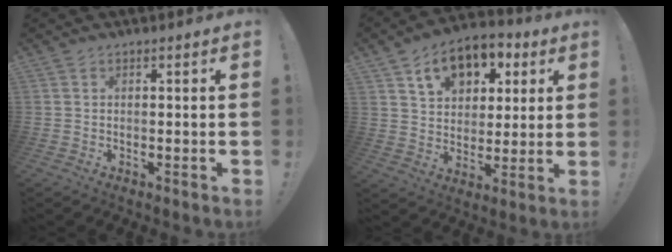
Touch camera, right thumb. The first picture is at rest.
{"total": 13.4, "force": [6.9, 9.2, 6.9], "torque": [-0.103, -0.031, 0.126]}